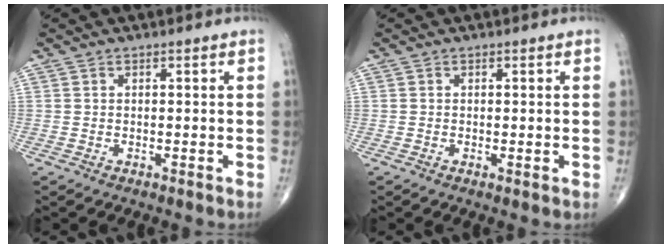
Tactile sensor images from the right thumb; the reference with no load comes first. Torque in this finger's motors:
{"motor_torque": [-0.52, 0.05, -0.06, -0.05, -0.03]}